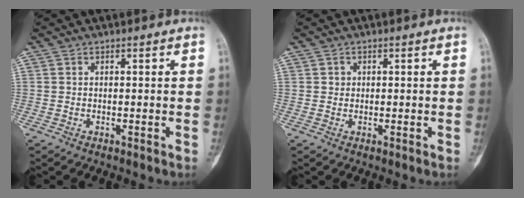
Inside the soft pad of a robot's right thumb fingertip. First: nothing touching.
{"total": 1.0, "force": [0.2, 1.0, 0.2], "torque": [0.003, 0.002, 0.003]}